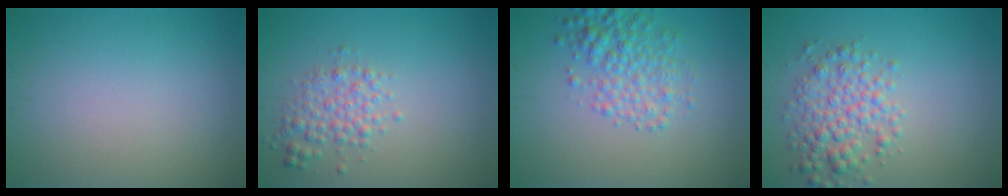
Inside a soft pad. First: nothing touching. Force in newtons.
{"total": 2.5, "press": 2.5, "slide": 0.0}
{"total": 3.9, "press": 3.9, "slide": 0.1}
{"total": 4.0, "press": 4.0, "slide": 0.1}